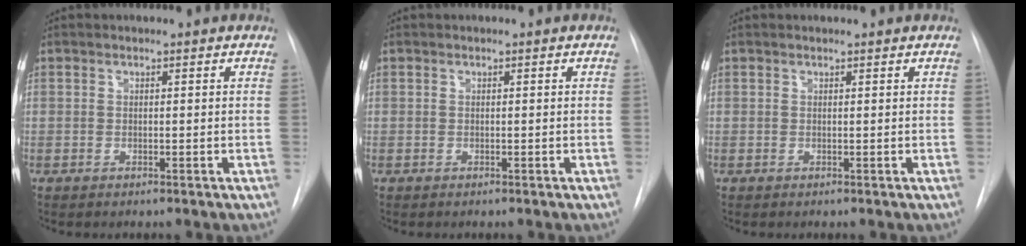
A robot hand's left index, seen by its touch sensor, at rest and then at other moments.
{"total": 0.0}
{"total": 1.1, "force": [1.1, 0.1, 0.2], "torque": [-0.010, 0.011, 0.015]}